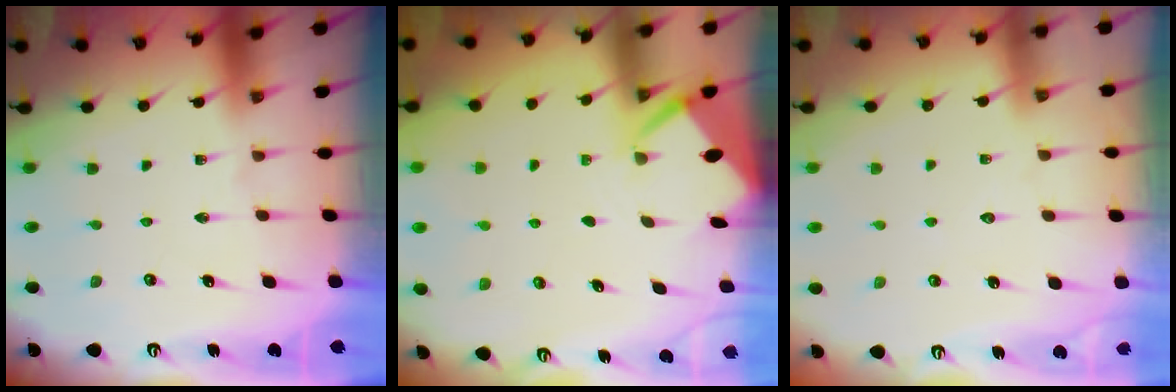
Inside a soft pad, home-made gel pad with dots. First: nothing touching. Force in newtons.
{"total": 2.5, "press": 2.5, "slide": 0.0}
{"total": 3.2, "press": 3.1, "slide": 0.4}